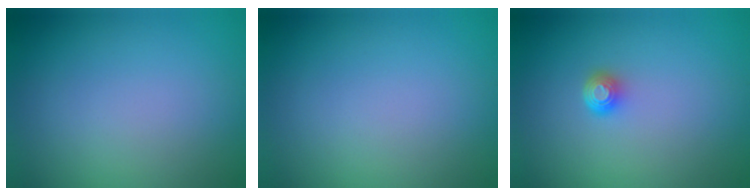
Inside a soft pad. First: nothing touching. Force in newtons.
{"total": 0.0}
{"total": 1.4, "press": 1.1, "slide": 1.0}